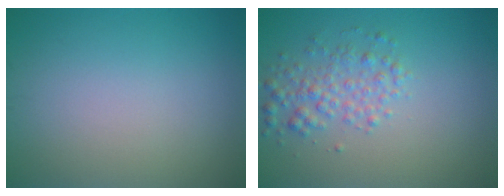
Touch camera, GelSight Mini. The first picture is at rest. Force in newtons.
{"total": 2.8, "press": 2.8, "slide": 0.1}